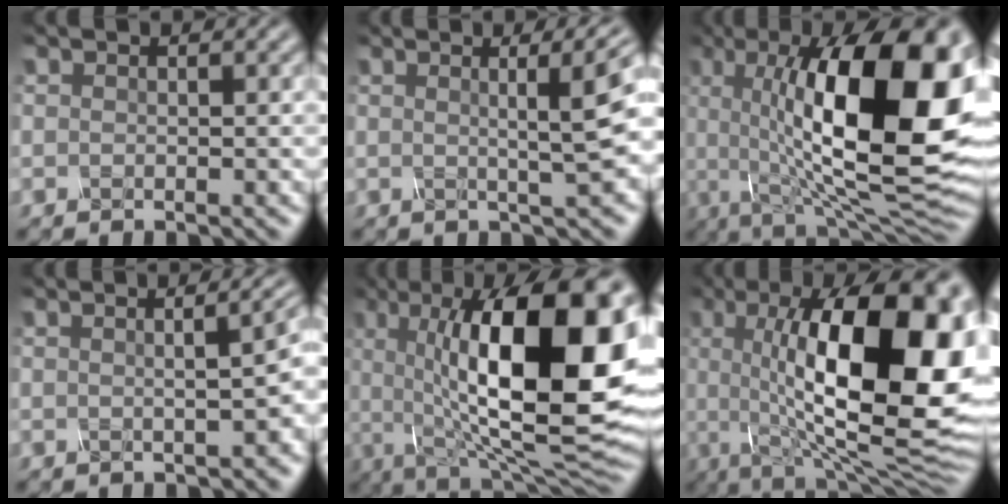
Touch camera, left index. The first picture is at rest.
{"total": 9.4, "force": [2.0, 2.9, 8.7], "torque": [-0.052, 0.034, 0.018]}
{"total": 18.1, "force": [2.6, 6.3, 16.8], "torque": [-0.230, 0.007, 0.036]}
{"total": 6.3, "force": [0.5, 2.5, 5.8], "torque": [-0.029, 0.021, 0.003]}
{"total": 17.8, "force": [2.3, 6.5, 16.5], "torque": [-0.225, 0.006, 0.031]}
{"total": 18.8, "force": [2.7, 6.7, 17.3], "torque": [-0.224, 0.012, 0.041]}